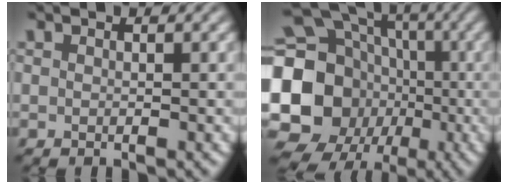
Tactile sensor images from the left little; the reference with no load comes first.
{"total": 21.2, "force": [-3.6, 19.0, 8.7], "torque": [-0.188, -0.001, -0.113]}